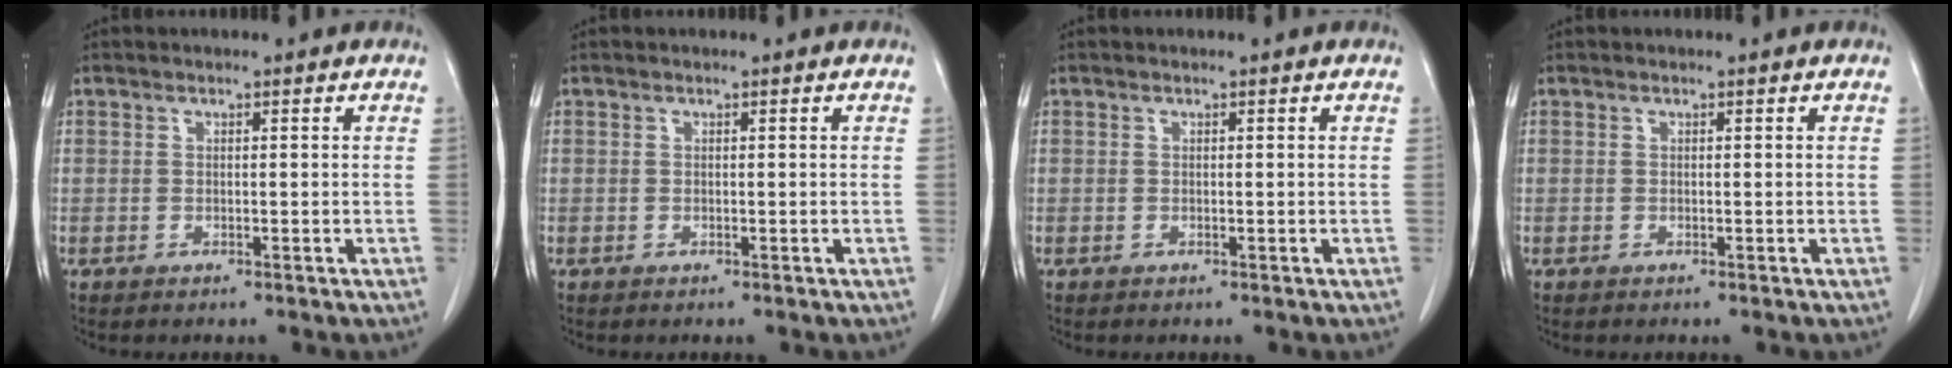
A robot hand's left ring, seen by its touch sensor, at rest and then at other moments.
{"total": 0.0}
{"total": 0.0}
{"total": 0.0}